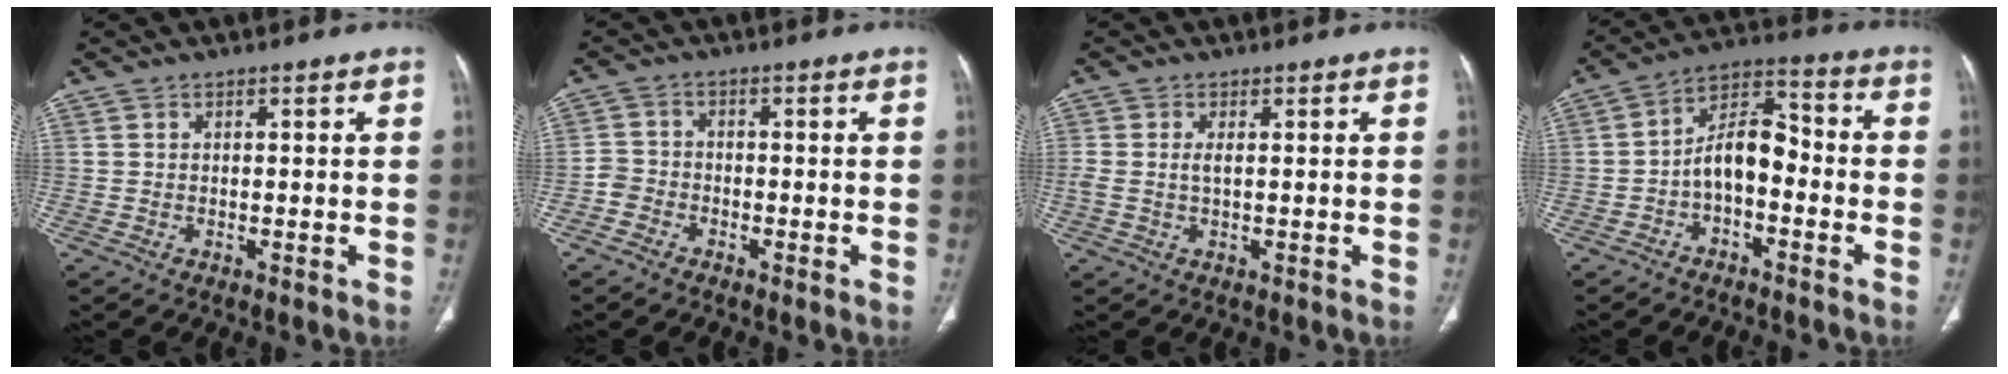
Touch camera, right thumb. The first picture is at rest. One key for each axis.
{"total": 3.2, "fx": -1.8, "fy": 2.6, "fz": 0.5, "tx": -0.002, "ty": 0.016, "tz": -0.044}
{"total": 1.9, "fx": 0.2, "fy": 0.8, "fz": 1.8, "tx": -0.048, "ty": 0.003, "tz": 0.006}
{"total": 9.2, "fx": -2.5, "fy": 5.2, "fz": 7.1, "tx": -0.108, "ty": 0.048, "tz": -0.054}